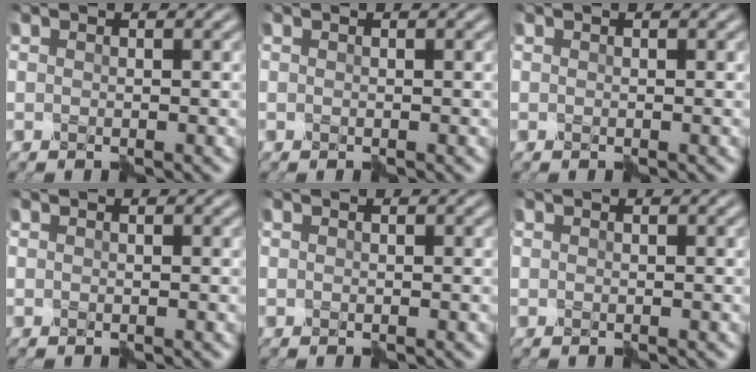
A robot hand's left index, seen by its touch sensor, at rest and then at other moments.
{"total": 0.0}
{"total": 0.0}
{"total": 0.0}
{"total": 0.0}
{"total": 0.0}